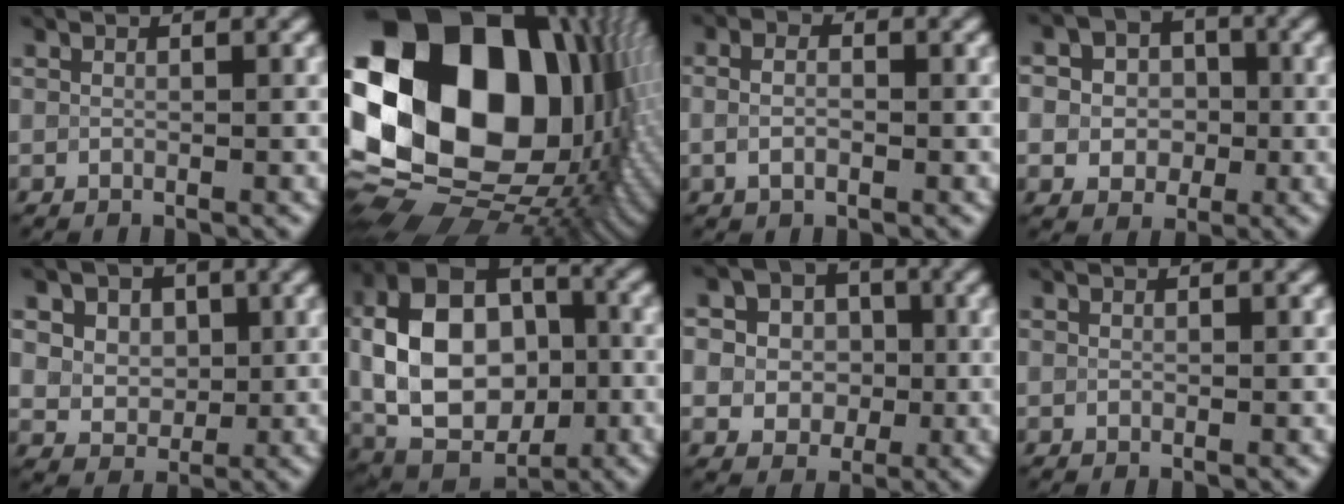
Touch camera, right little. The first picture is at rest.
{"total": 22.2, "force": [3.4, 15.5, 15.5], "torque": [-0.315, -0.004, 0.082]}
{"total": 1.8, "force": [-0.3, 1.0, 1.5], "torque": [-0.034, 0.003, -0.009]}
{"total": 5.5, "force": [-0.2, 5.1, 2.2], "torque": [-0.029, 0.013, -0.019]}
{"total": 7.3, "force": [3.0, 5.5, 3.7], "torque": [-0.061, 0.024, 0.034]}
{"total": 13.7, "force": [0.0, 9.5, 9.8], "torque": [-0.200, 0.007, -0.002]}
{"total": 6.4, "force": [0.4, 6.0, 2.3], "torque": [-0.036, 0.022, -0.016]}
{"total": 0.0}